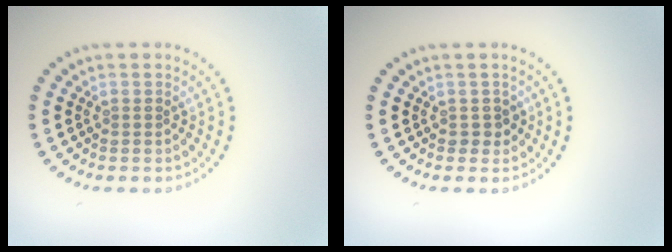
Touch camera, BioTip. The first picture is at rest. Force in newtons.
{"total": 1.1, "press": 1.1, "slide": 0.4}